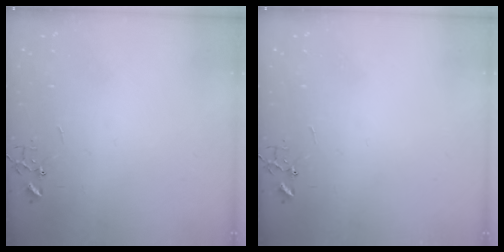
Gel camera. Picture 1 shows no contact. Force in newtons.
{"total": 0.0}